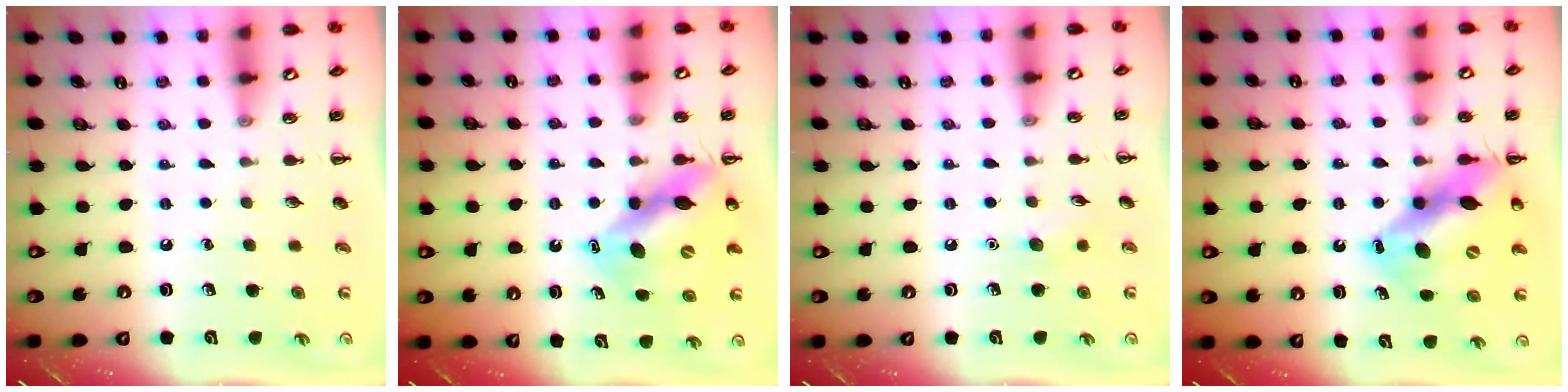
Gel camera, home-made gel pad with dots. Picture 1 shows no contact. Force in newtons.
{"total": 11.9, "press": 11.5, "slide": 3.2}
{"total": 5.5, "press": 5.3, "slide": 1.5}
{"total": 14.6, "press": 14.1, "slide": 4.1}